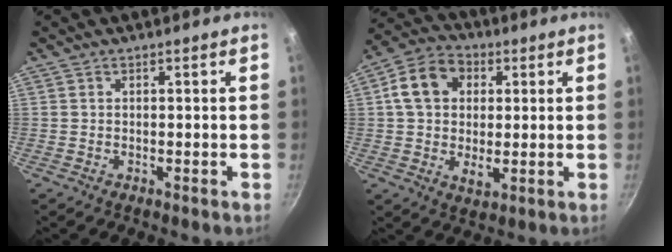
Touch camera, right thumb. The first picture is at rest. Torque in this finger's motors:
{"motor_torque": [-1.06, 1.37, 1.10, 0.10, 0.10]}